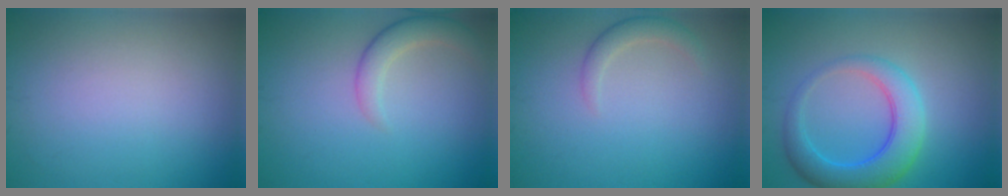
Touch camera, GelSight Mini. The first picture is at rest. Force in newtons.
{"total": 2.7, "press": 2.7, "slide": 0.2}
{"total": 1.7, "press": 1.7, "slide": 0.2}
{"total": 5.4, "press": 5.4, "slide": 0.2}